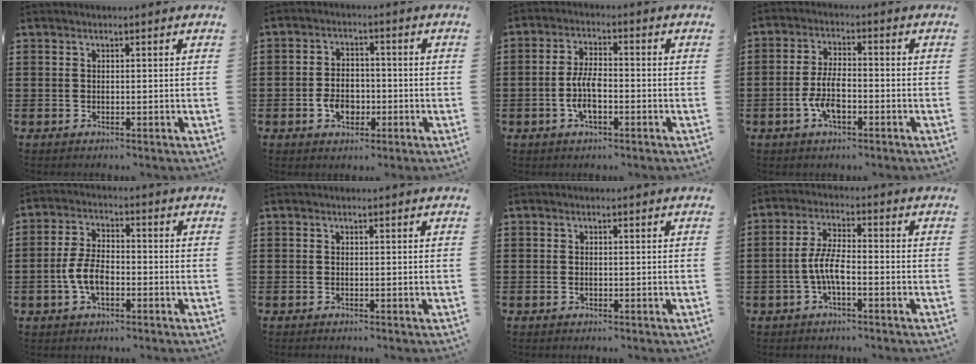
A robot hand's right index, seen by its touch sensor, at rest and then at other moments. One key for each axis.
{"total": 4.7, "fx": -1.6, "fy": 3.2, "fz": 3.0, "tx": -0.065, "ty": 0.006, "tz": -0.030}
{"total": 6.0, "fx": -1.7, "fy": 2.3, "fz": 5.2, "tx": -0.118, "ty": -0.001, "tz": -0.038}
{"total": 6.0, "fx": -2.0, "fy": 2.6, "fz": 5.0, "tx": -0.113, "ty": 0.000, "tz": -0.043}
{"total": 6.1, "fx": -1.9, "fy": 3.1, "fz": 4.9, "tx": -0.119, "ty": -0.002, "tz": -0.042}
{"total": 0.0}
{"total": 0.6, "fx": -0.2, "fy": 0.3, "fz": 0.4, "tx": -0.011, "ty": -0.002, "tz": -0.004}
{"total": 5.6, "fx": -1.8, "fy": 1.6, "fz": 5.0, "tx": -0.122, "ty": -0.007, "tz": -0.042}